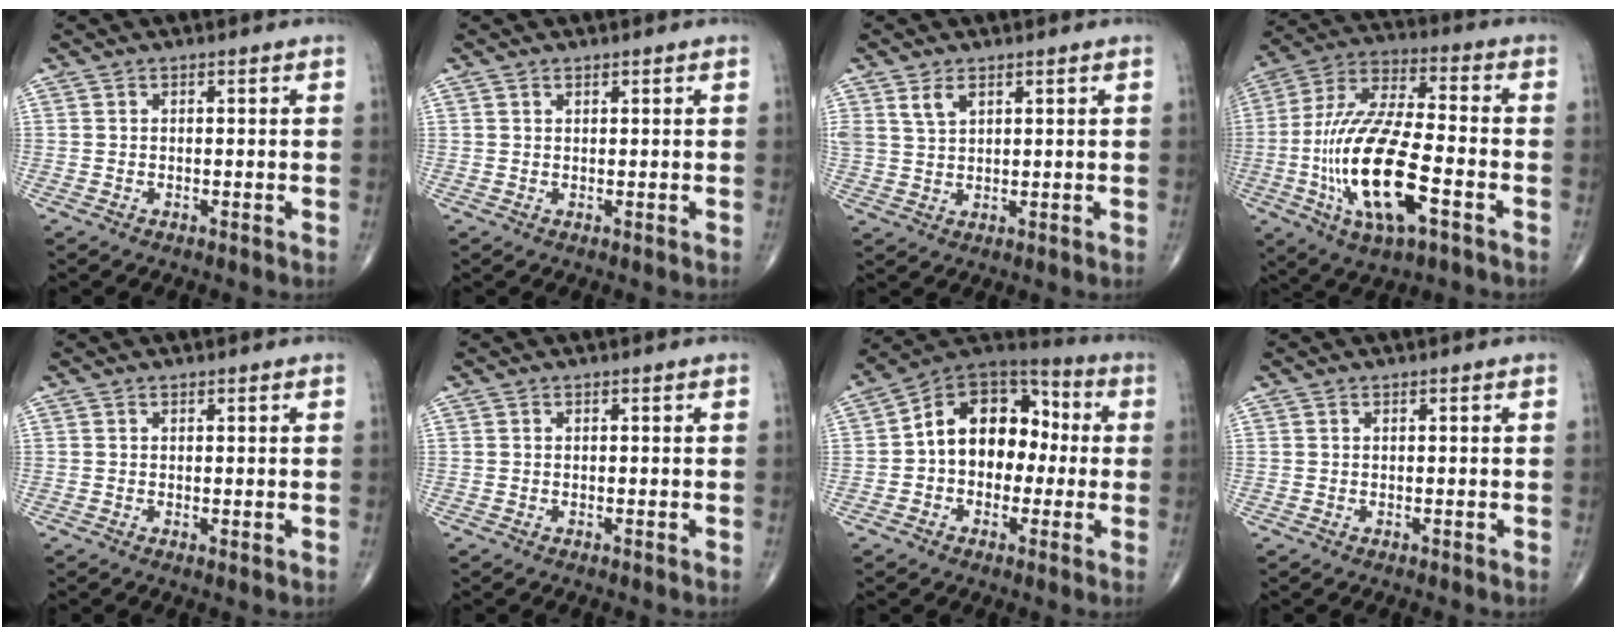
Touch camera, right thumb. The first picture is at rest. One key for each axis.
{"total": 0.6, "fx": 0.4, "fy": 0.3, "fz": 0.2, "tx": -0.003, "ty": -0.003, "tz": 0.007}
{"total": 3.5, "fx": 2.1, "fy": 1.9, "fz": 2.1, "tx": -0.037, "ty": -0.008, "tz": 0.048}
{"total": 21.0, "fx": -6.0, "fy": 7.7, "fz": 18.6, "tx": -0.379, "ty": 0.026, "tz": -0.101}
{"total": 0.6, "fx": 0.1, "fy": 0.2, "fz": 0.5, "tx": -0.014, "ty": -0.004, "tz": 0.002}
{"total": 0.0}
{"total": 15.6, "fx": 0.1, "fy": 11.1, "fz": 11.0, "tx": -0.129, "ty": 0.048, "tz": -0.013}
{"total": 0.0}